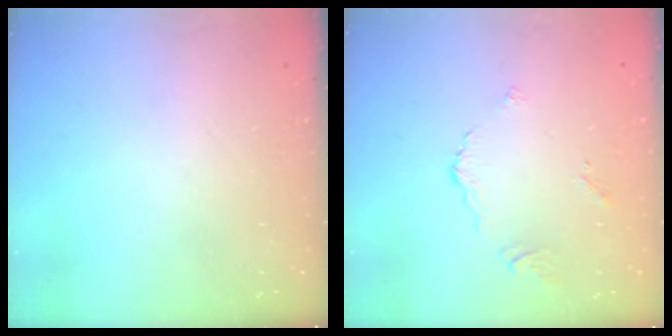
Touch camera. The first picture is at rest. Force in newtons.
{"total": 3.7, "press": 3.7, "slide": 0.4}